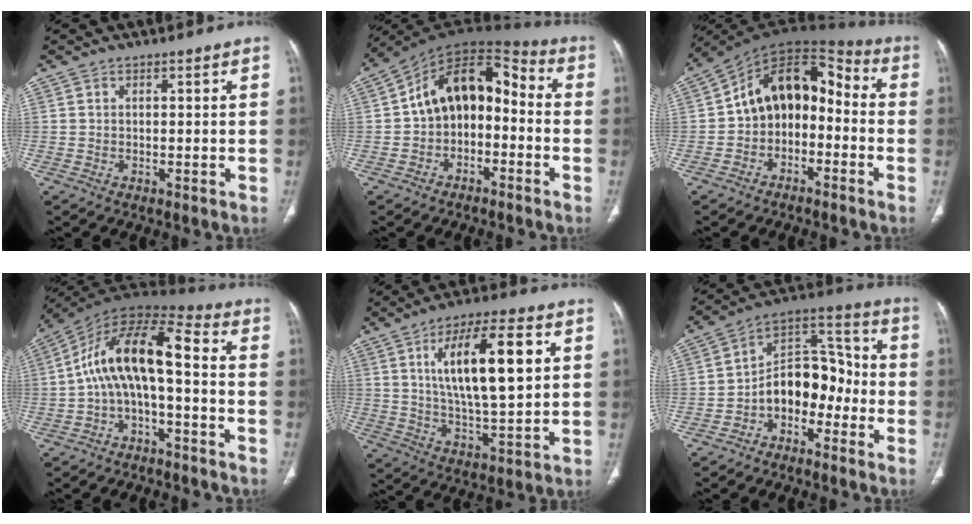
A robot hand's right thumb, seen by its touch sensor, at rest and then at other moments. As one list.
[{"total": 13.4, "force": [-1.7, 9.2, 9.6], "torque": [-0.117, 0.069, -0.041]}, {"total": 13.4, "force": [-2.2, 9.6, 9.1], "torque": [-0.104, 0.079, -0.050]}, {"total": 13.4, "force": [-2.1, 5.6, 12.0], "torque": [-0.214, 0.082, -0.047]}, {"total": 17.5, "force": [4.7, 5.8, 15.9], "torque": [-0.256, -0.007, 0.083]}, {"total": 12.4, "force": [-4.0, 8.4, 8.2], "torque": [-0.092, 0.073, -0.078]}]